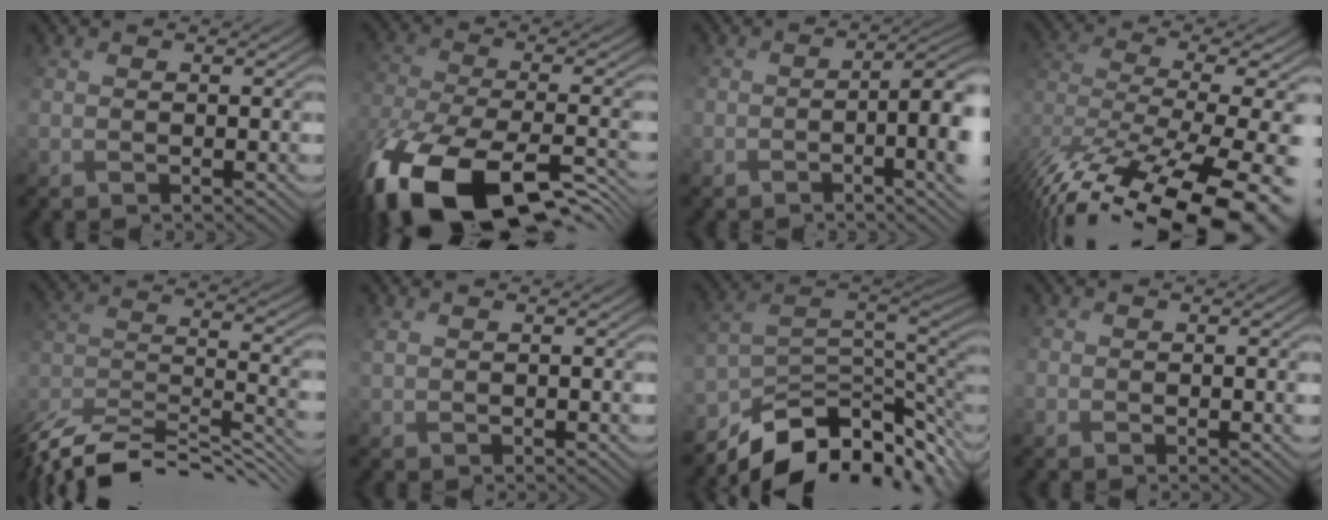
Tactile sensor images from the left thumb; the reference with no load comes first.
{"total": 16.6, "force": [-10.5, 7.0, 10.8], "torque": [-0.288, -0.062, -0.146]}
{"total": 7.8, "force": [-2.6, 1.9, 7.1], "torque": [-0.100, 0.004, -0.029]}
{"total": 16.0, "force": [-10.7, 6.7, 9.9], "torque": [-0.193, -0.025, -0.118]}
{"total": 12.4, "force": [-10.6, 3.4, 5.5], "torque": [-0.143, -0.003, -0.174]}
{"total": 1.3, "force": [1.1, 0.2, 0.8], "torque": [-0.020, 0.010, 0.027]}
{"total": 10.9, "force": [-7.4, 5.7, 5.8], "torque": [-0.128, -0.003, -0.107]}
{"total": 2.0, "force": [0.1, 0.8, 1.9], "torque": [-0.039, -0.005, 0.013]}